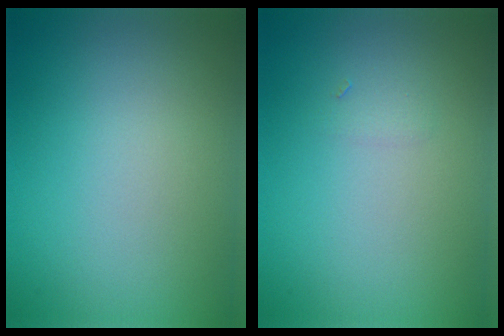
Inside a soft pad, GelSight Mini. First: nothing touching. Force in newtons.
{"total": 0.6, "press": 0.6, "slide": 0.0}